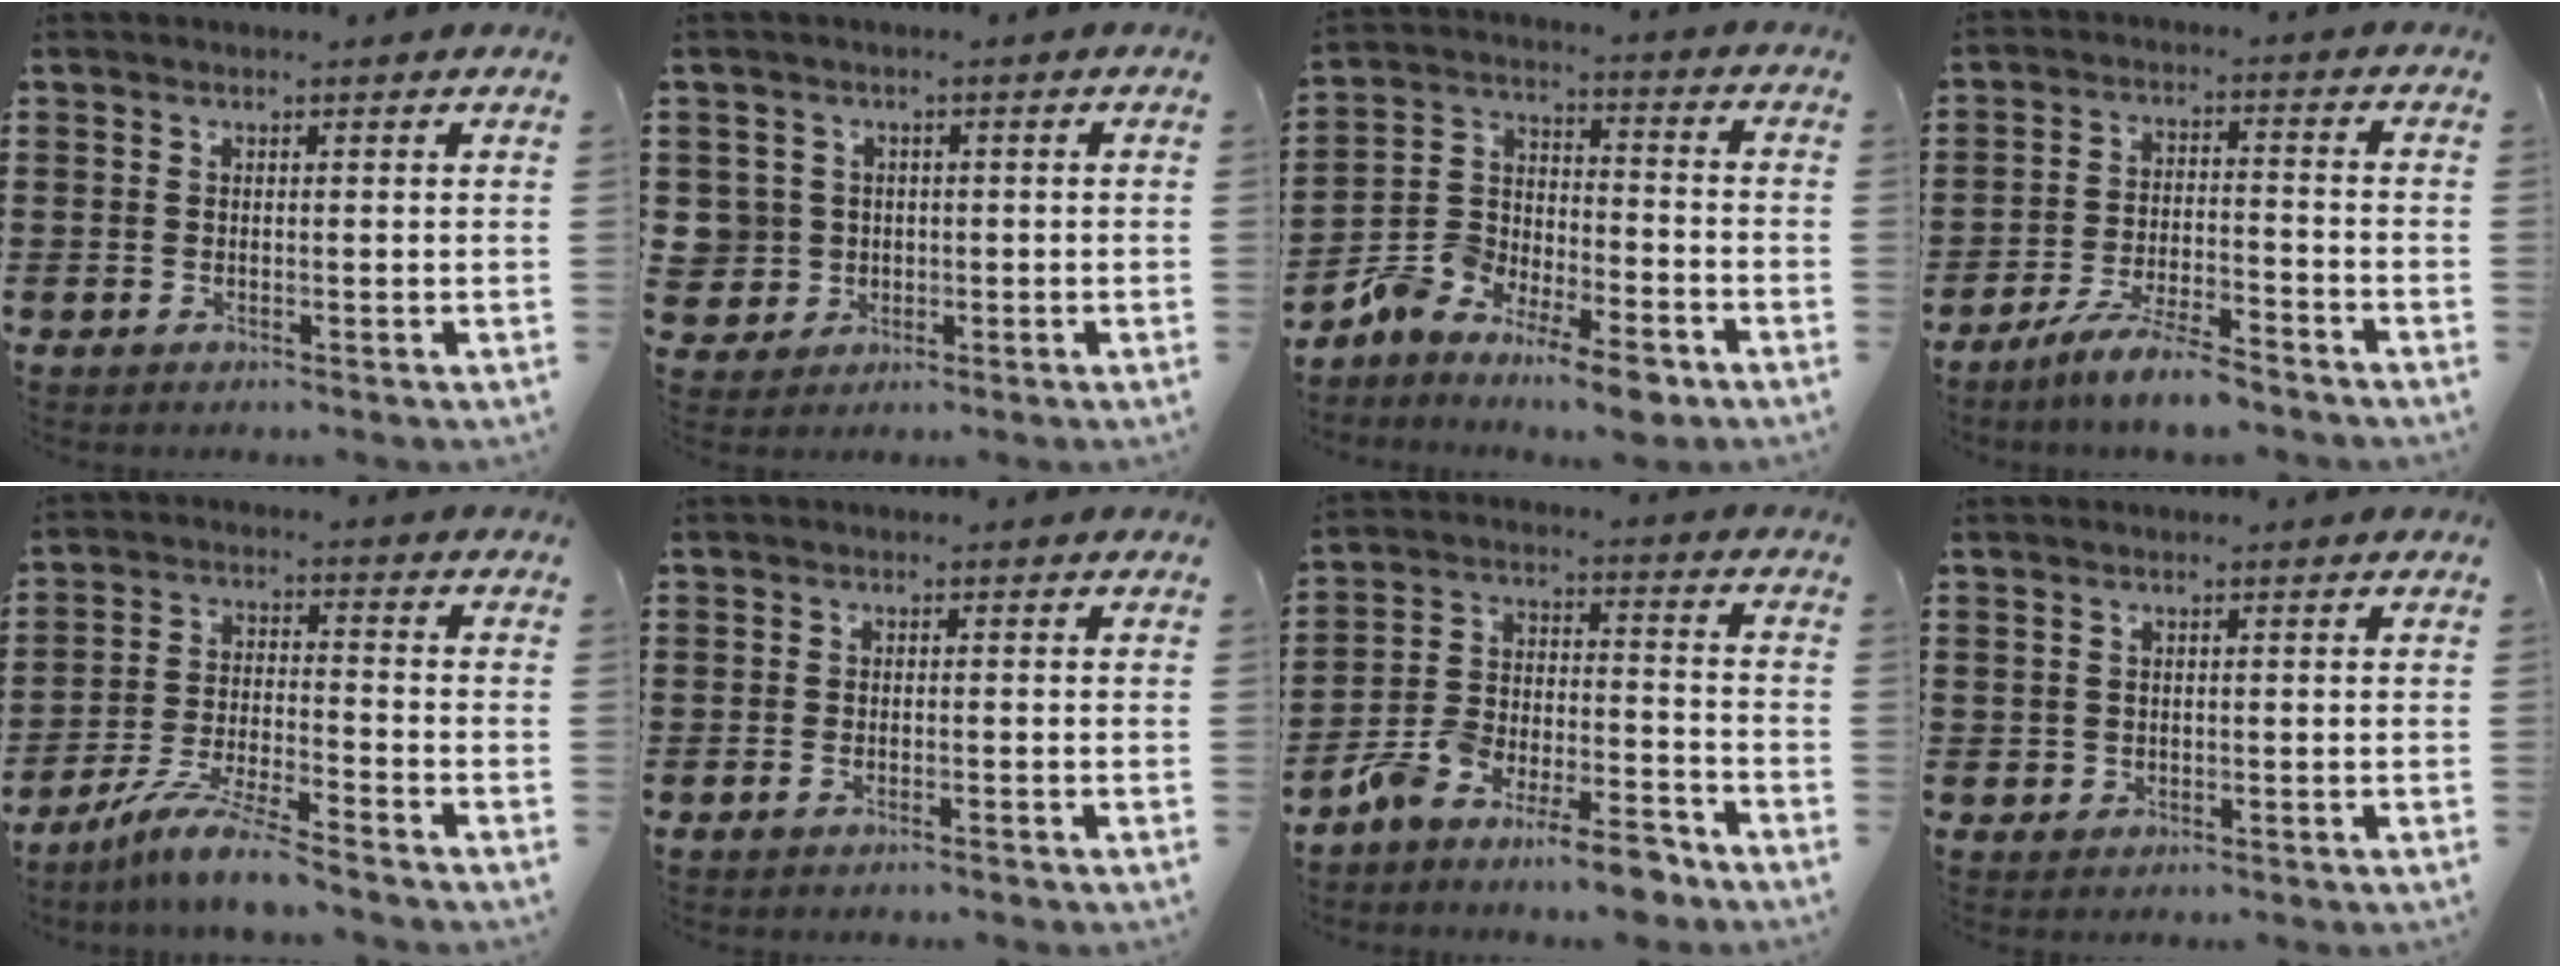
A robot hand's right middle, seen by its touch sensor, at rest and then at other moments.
{"total": 4.5, "force": [-0.1, 4.4, 0.6], "torque": [-0.040, 0.010, -0.005]}
{"total": 8.5, "force": [-7.7, 2.3, 2.8], "torque": [-0.057, 0.018, -0.151]}
{"total": 6.8, "force": [-6.1, 0.3, 3.1], "torque": [-0.067, -0.005, -0.116]}
{"total": 7.9, "force": [-7.0, 0.0, 3.7], "torque": [-0.080, -0.006, -0.136]}
{"total": 0.8, "force": [-0.7, 0.1, 0.4], "torque": [-0.010, -0.002, -0.013]}
{"total": 8.8, "force": [-8.4, 1.0, 2.4], "torque": [-0.044, 0.020, -0.165]}
{"total": 0.7, "force": [0.0, 0.7, 0.1], "torque": [-0.003, 0.006, 0.000]}